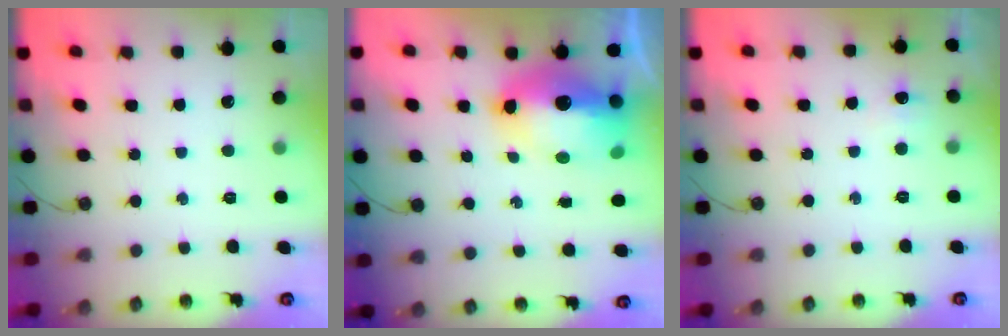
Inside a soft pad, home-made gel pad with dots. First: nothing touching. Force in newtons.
{"total": 15.0, "press": 14.9, "slide": 1.3}
{"total": 3.9, "press": 3.8, "slide": 0.6}